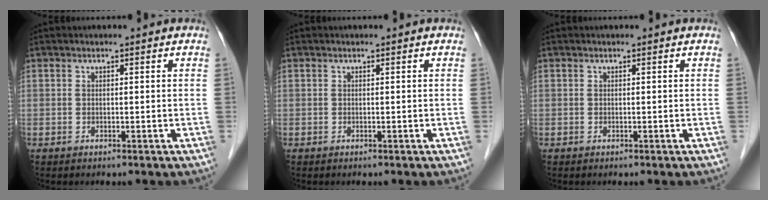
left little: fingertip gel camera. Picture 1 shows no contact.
{"total": 0.0}
{"total": 0.0}